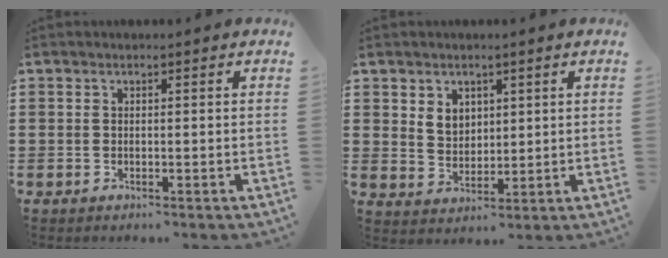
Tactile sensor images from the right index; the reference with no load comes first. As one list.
[{"total": 3.8, "force": [2.1, 2.9, 1.3], "torque": [-0.036, 0.011, 0.039]}]